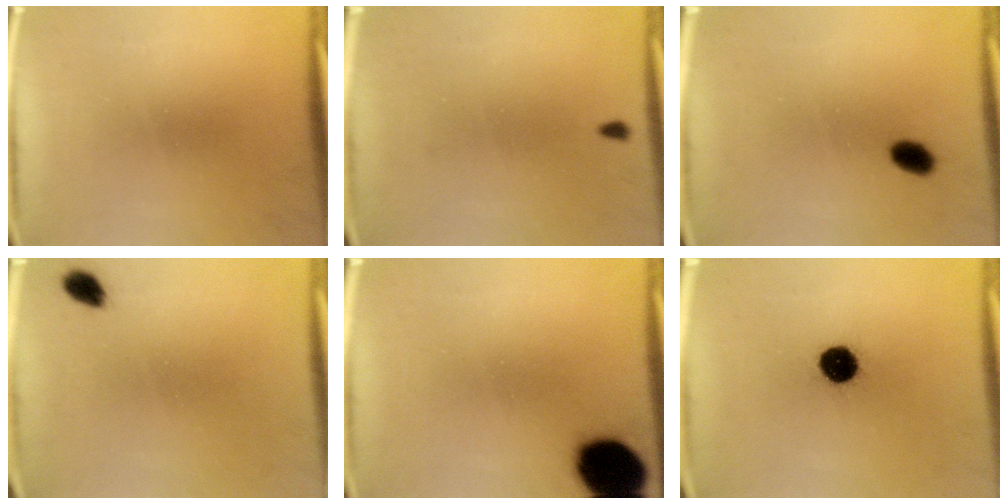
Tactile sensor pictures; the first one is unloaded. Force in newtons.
{"total": 0.8}
{"total": 3.5}
{"total": 2.6}
{"total": 16.4}
{"total": 8.6}